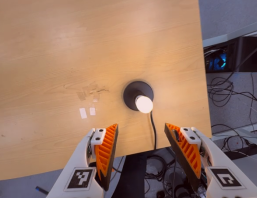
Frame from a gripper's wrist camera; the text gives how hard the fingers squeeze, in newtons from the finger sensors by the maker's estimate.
{"total": 0.0}